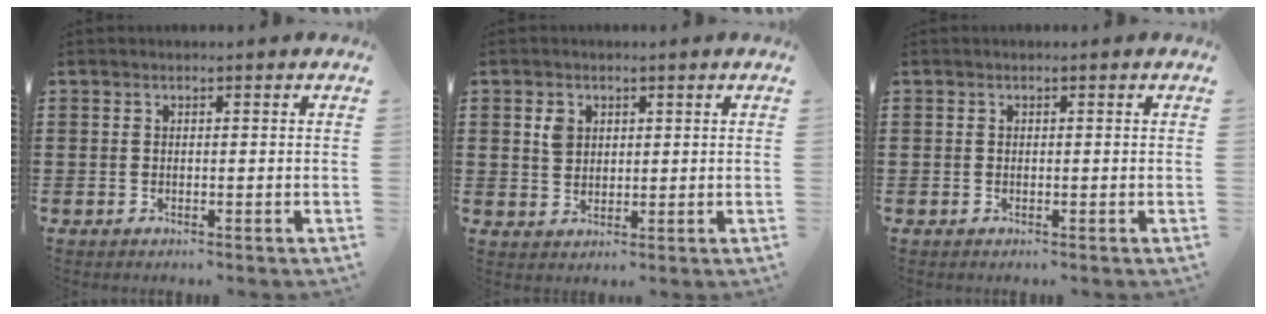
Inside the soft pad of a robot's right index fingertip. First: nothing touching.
{"total": 2.8, "force": [1.2, 2.2, 1.2], "torque": [-0.032, 0.009, 0.022]}
{"total": 0.0}